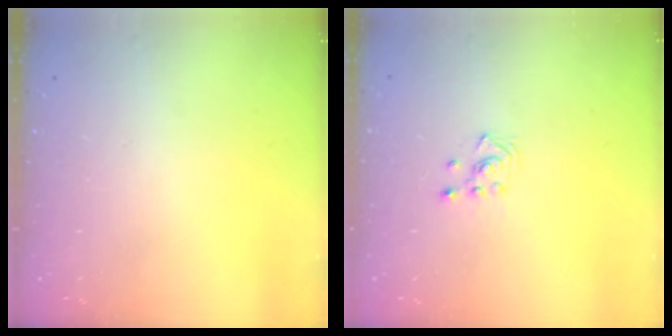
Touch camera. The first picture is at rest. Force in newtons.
{"total": 2.6, "press": 2.4, "slide": 0.9}